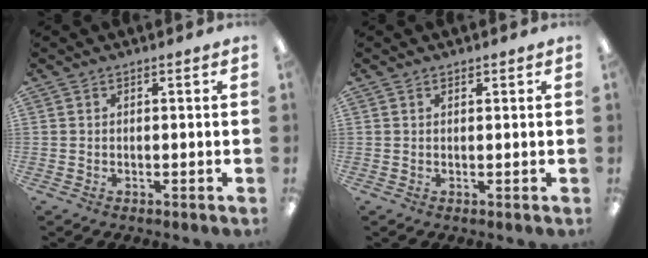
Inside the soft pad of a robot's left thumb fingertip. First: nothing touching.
{"total": 0.6, "force": [0.5, 0.3, 0.2], "torque": [0.005, -0.003, 0.008]}